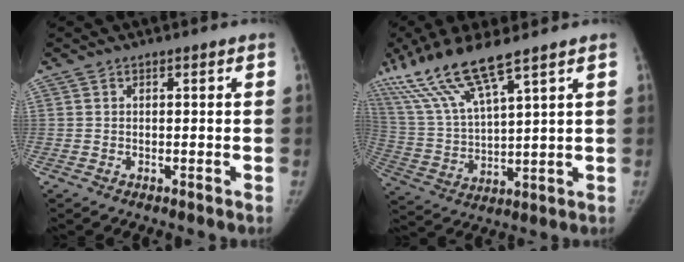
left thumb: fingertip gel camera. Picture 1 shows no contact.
{"total": 14.7, "force": [10.2, 2.3, 10.4], "torque": [-0.223, -0.037, 0.212]}